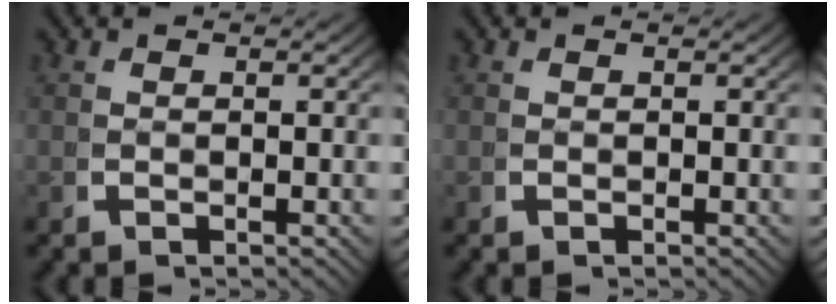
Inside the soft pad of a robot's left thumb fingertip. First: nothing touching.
{"total": 0.0}